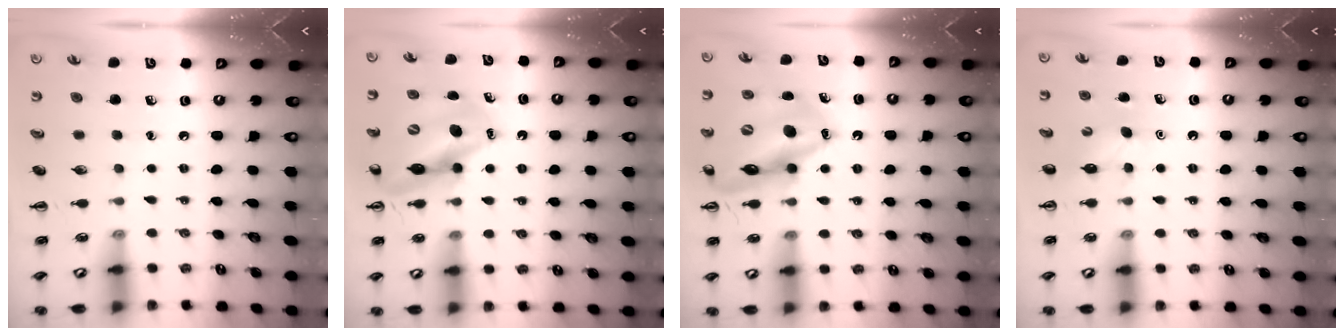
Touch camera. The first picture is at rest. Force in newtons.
{"total": 12.9, "press": 12.3, "slide": 4.0}
{"total": 17.1, "press": 16.7, "slide": 3.7}
{"total": 3.0, "press": 2.9, "slide": 0.7}